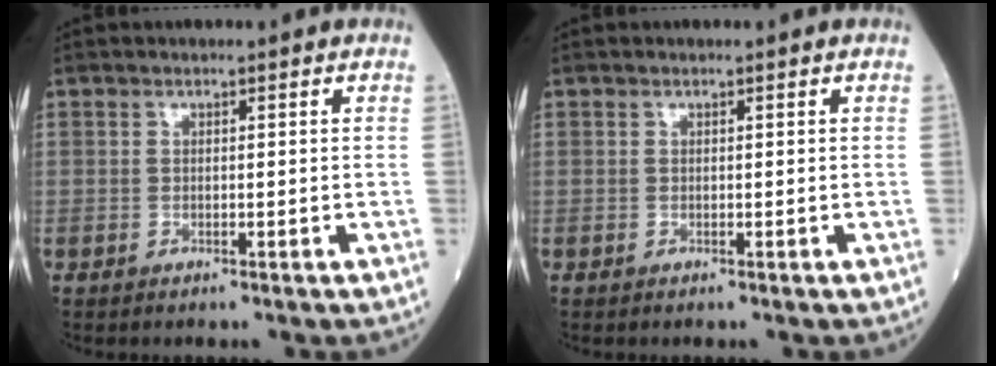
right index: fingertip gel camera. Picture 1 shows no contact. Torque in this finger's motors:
{"motor_torque": [0.00, 0.00, 0.00, 0.00]}